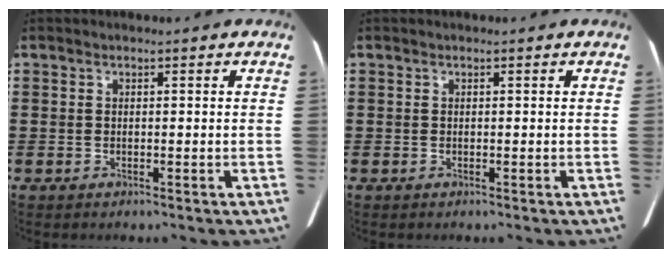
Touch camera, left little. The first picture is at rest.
{"total": 0.0}